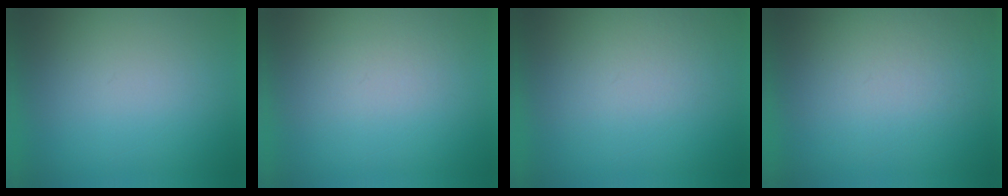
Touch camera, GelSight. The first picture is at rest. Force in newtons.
{"total": 1.4}
{"total": 2.2}
{"total": 3.5}